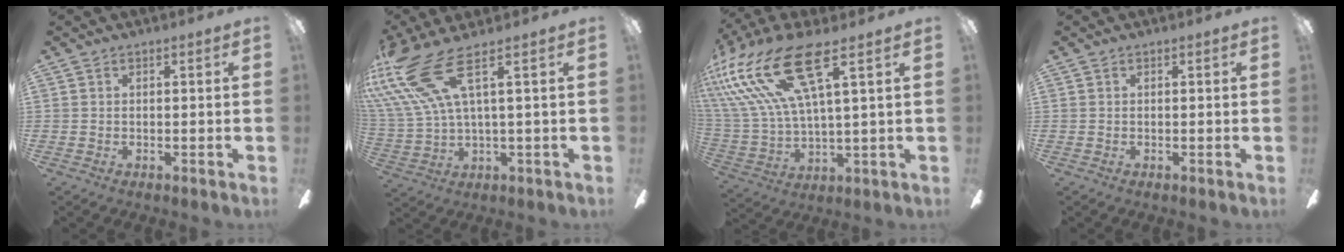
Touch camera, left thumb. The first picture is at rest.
{"total": 15.3, "force": [7.9, 5.2, 11.9], "torque": [-0.273, -0.037, 0.139]}
{"total": 22.6, "force": [11.8, 7.2, 18.0], "torque": [-0.385, -0.053, 0.199]}
{"total": 0.0}